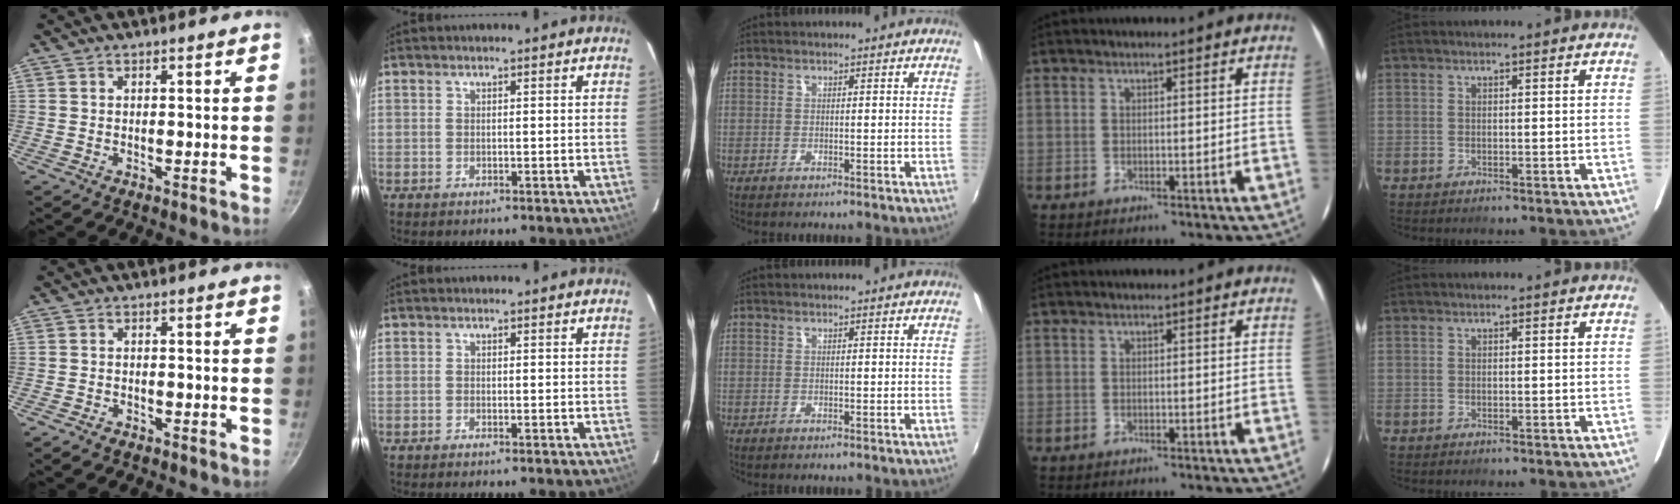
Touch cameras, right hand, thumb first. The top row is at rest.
{"thumb": {"total": 1.5, "force": [-1.3, 0.6, 0.5], "torque": [-0.018, 0.013, -0.024]}}